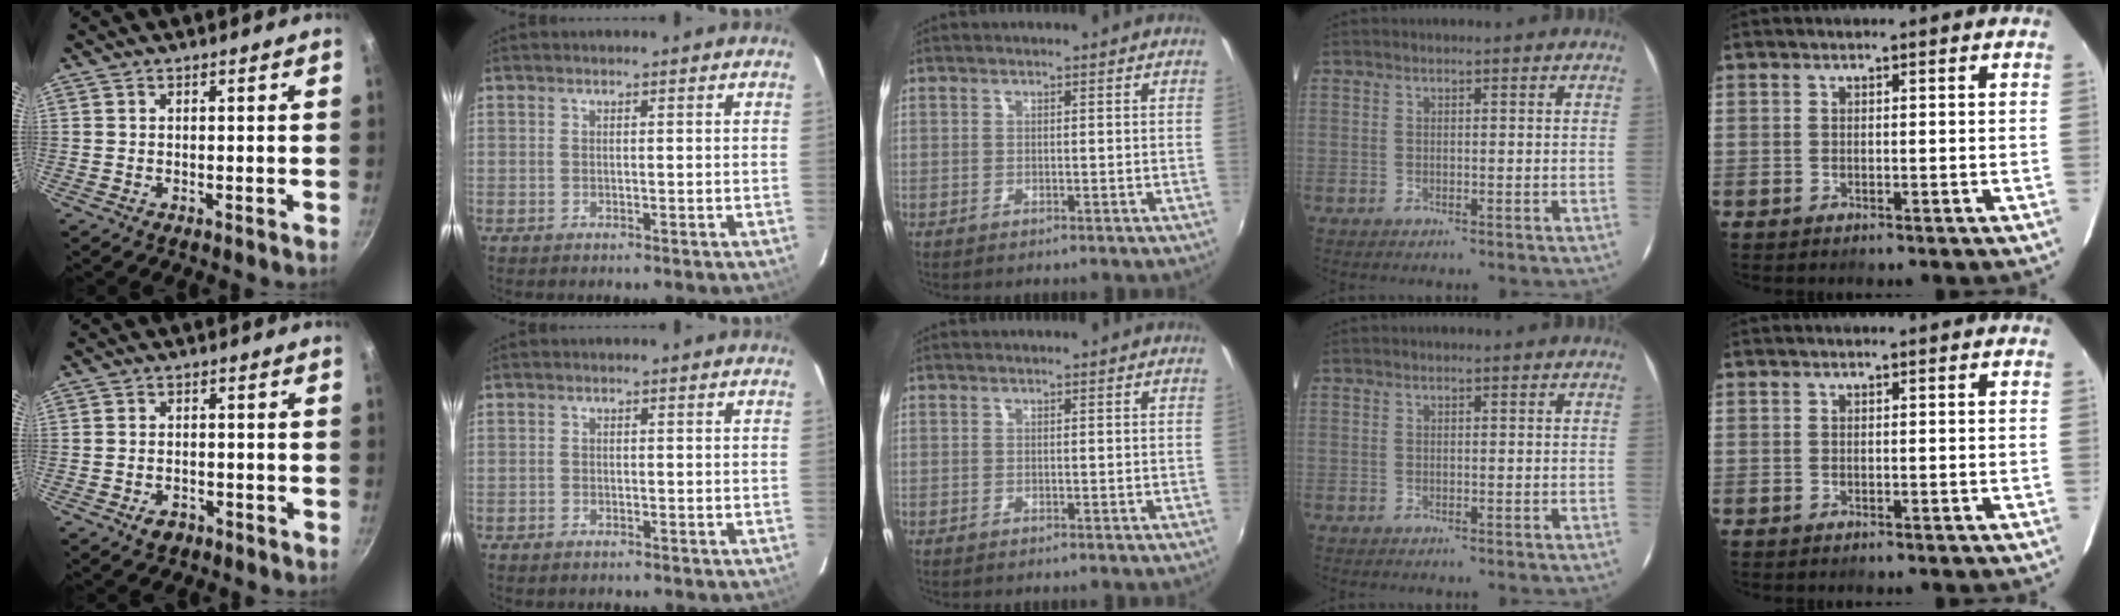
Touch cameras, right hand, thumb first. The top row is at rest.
{"thumb": {"total": 2.9, "force": [-1.7, 1.9, 1.3], "torque": [-0.018, 0.016, -0.023]}, "index": {"total": 1.0, "force": [-0.8, 0.6, 0.1], "torque": [-0.004, 0.000, -0.015]}}